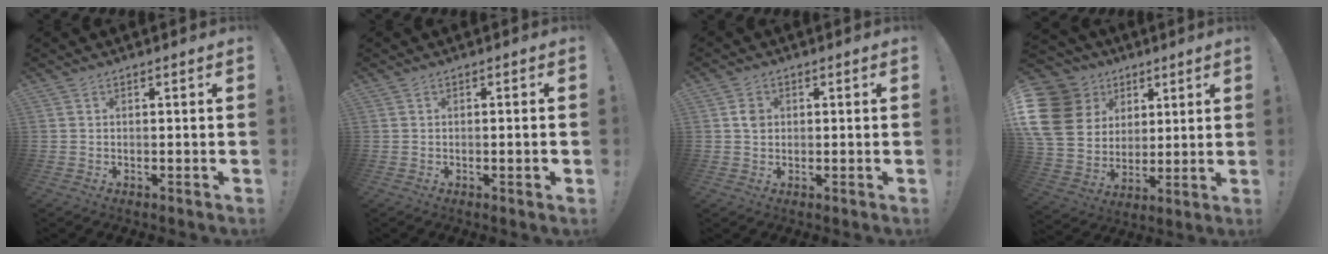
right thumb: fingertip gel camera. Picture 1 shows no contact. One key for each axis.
{"total": 2.3, "fx": -0.5, "fy": 0.0, "fz": 2.2, "tx": -0.029, "ty": -0.002, "tz": -0.011}
{"total": 2.8, "fx": 0.3, "fy": 2.4, "fz": 1.3, "tx": -0.004, "ty": -0.004, "tz": 0.003}
{"total": 18.5, "fx": 6.7, "fy": 14.8, "fz": 8.9, "tx": -0.165, "ty": -0.026, "tz": 0.148}